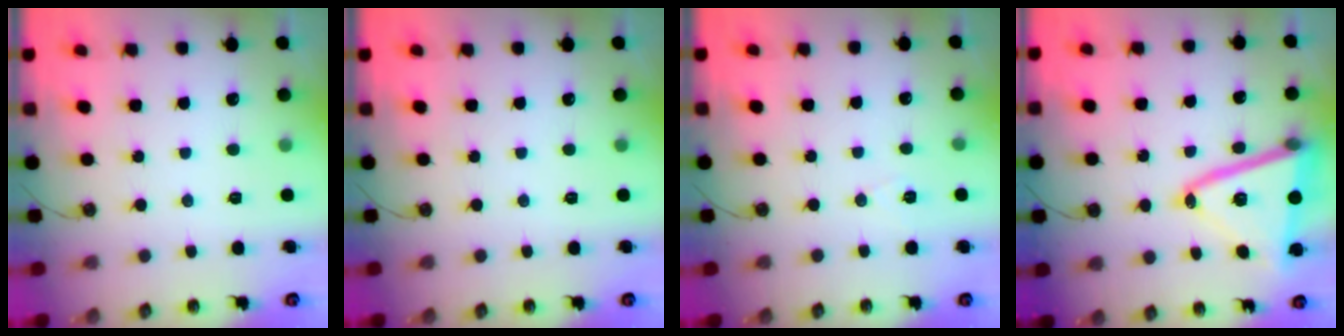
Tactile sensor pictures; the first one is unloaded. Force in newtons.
{"total": 0.0}
{"total": 5.7, "press": 3.7, "slide": 4.4}
{"total": 19.1, "press": 18.9, "slide": 2.6}